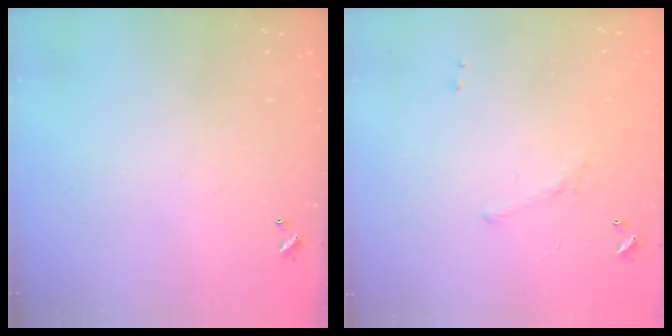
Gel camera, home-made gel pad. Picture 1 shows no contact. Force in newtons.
{"total": 5.9, "press": 5.9, "slide": 0.8}